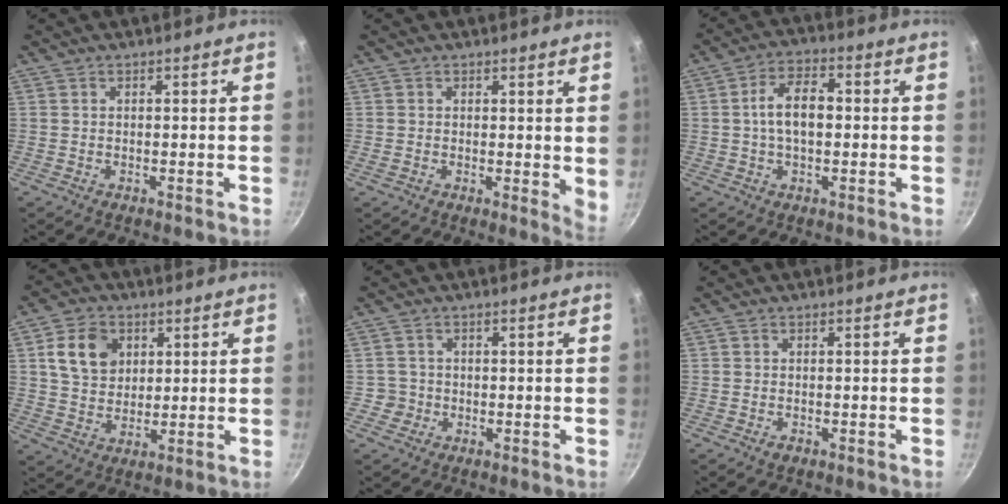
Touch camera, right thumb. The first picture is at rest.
{"total": 4.5, "force": [0.9, 2.4, 3.7], "torque": [-0.040, -0.009, 0.008]}
{"total": 8.4, "force": [0.3, 4.8, 6.9], "torque": [-0.109, 0.025, -0.003]}
{"total": 9.9, "force": [3.2, 7.6, 5.5], "torque": [-0.074, -0.004, 0.056]}
{"total": 2.6, "force": [-0.6, 2.5, 0.1], "torque": [0.016, 0.014, -0.007]}
{"total": 1.2, "force": [-0.7, 0.9, 0.6], "torque": [-0.008, 0.001, -0.011]}